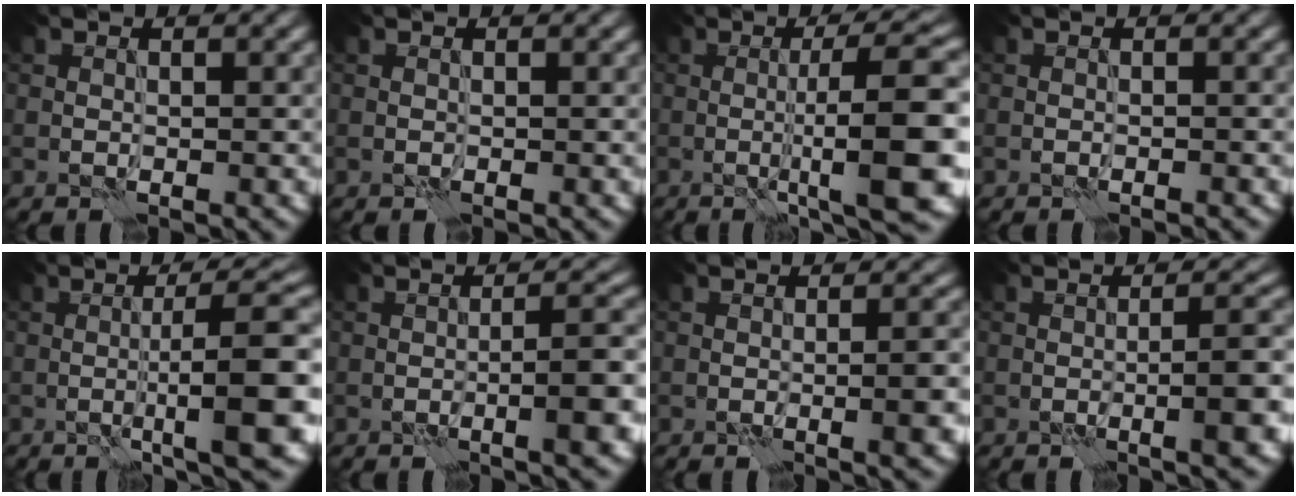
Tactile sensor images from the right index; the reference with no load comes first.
{"total": 0.0}
{"total": 10.6, "force": [-1.4, 2.0, 10.4], "torque": [-0.123, 0.008, -0.021]}
{"total": 0.5, "force": [-0.5, 0.1, 0.2], "torque": [0.001, -0.001, -0.013]}
{"total": 9.2, "force": [-1.2, 1.6, 8.9], "torque": [-0.110, 0.015, -0.021]}
{"total": 5.0, "force": [-1.3, 1.0, 4.7], "torque": [-0.060, 0.011, -0.023]}
{"total": 4.1, "force": [-0.8, 1.3, 3.8], "torque": [-0.043, 0.002, -0.010]}
{"total": 5.0, "force": [-1.0, 1.1, 4.7], "torque": [-0.058, 0.010, -0.018]}